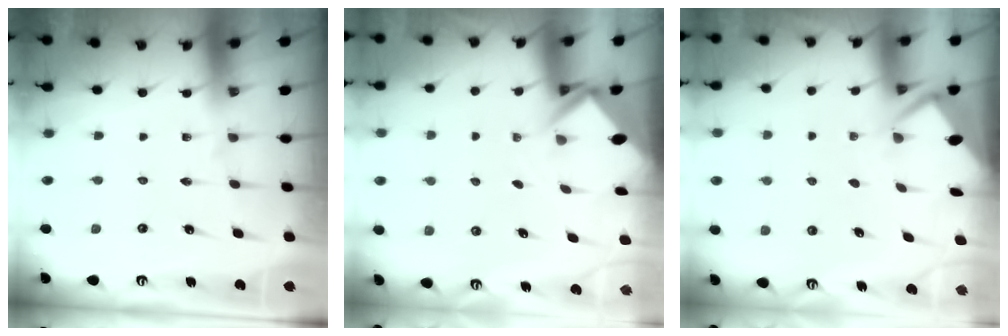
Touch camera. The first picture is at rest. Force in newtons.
{"total": 2.7, "press": 2.7, "slide": 0.1}
{"total": 2.8, "press": 2.8, "slide": 0.4}